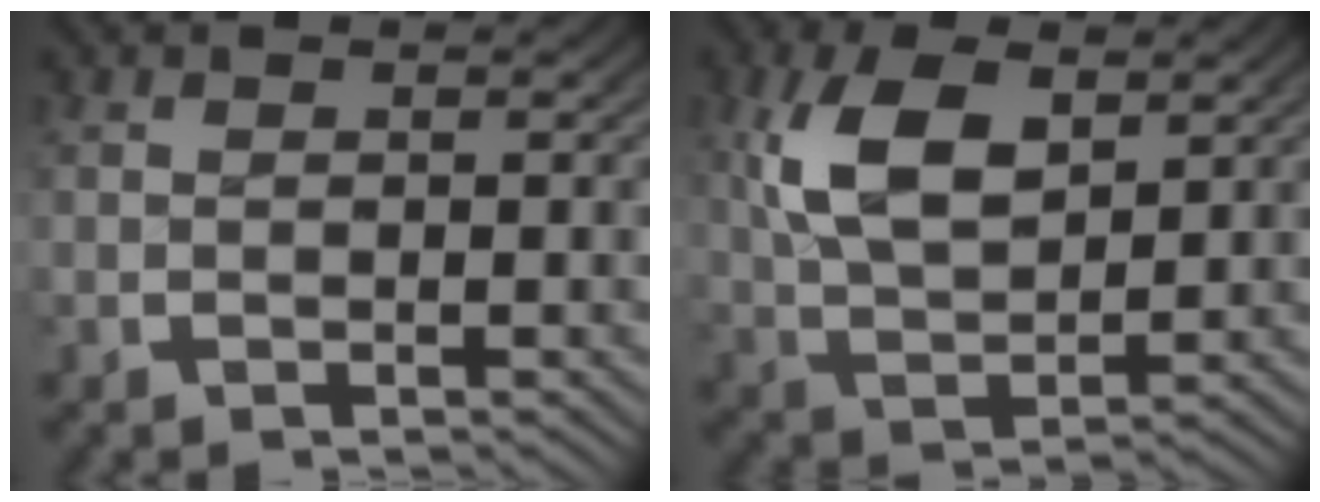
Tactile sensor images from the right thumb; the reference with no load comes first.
{"total": 7.4, "force": [1.8, 4.3, 5.8], "torque": [-0.134, -0.015, 0.046]}